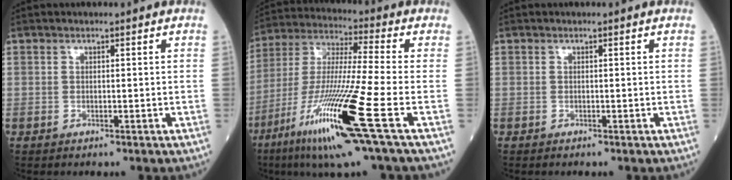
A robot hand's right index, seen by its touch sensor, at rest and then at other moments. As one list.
[{"total": 19.4, "force": [-8.5, -0.7, 17.5], "torque": [-0.363, -0.045, -0.164]}, {"total": 0.0}]